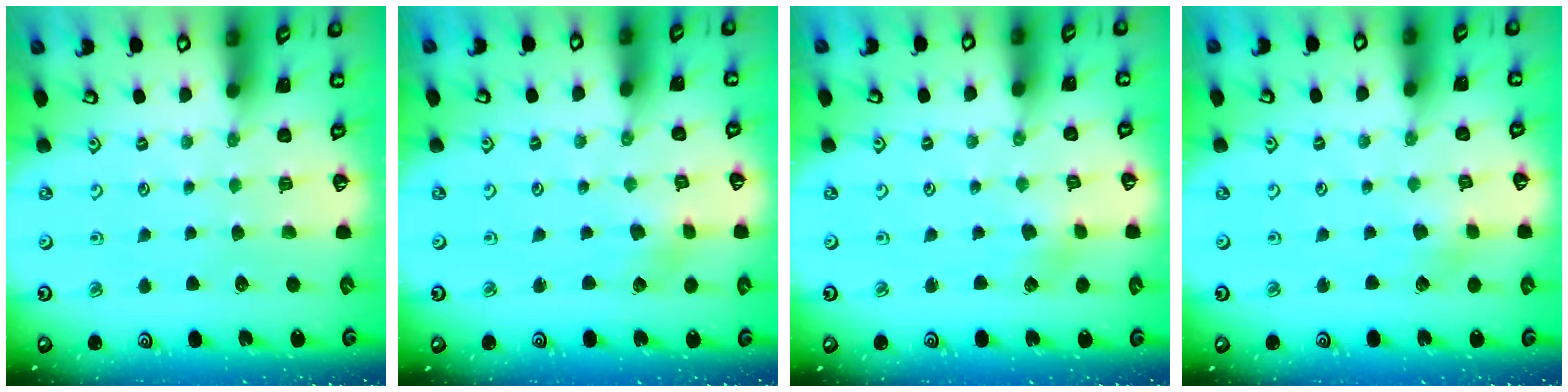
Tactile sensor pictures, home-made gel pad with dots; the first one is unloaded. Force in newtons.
{"total": 2.3, "press": 2.3, "slide": 0.5}
{"total": 2.7, "press": 2.6, "slide": 0.4}
{"total": 2.4, "press": 2.3, "slide": 0.6}